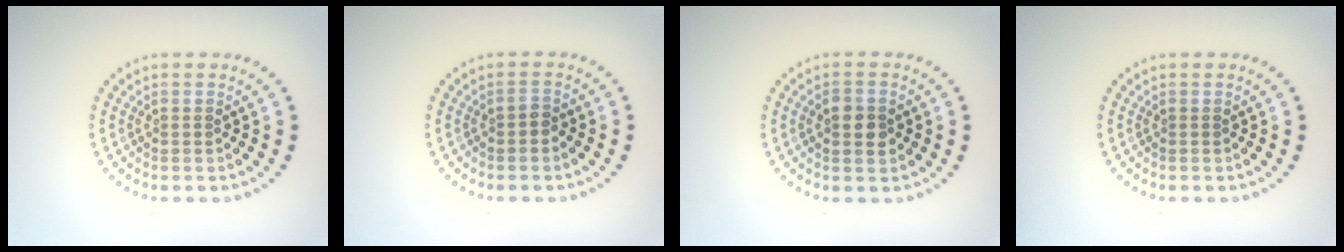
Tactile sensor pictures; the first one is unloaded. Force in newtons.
{"total": 0.8, "press": 0.7, "slide": 0.4}
{"total": 2.2, "press": 2.2, "slide": 0.1}
{"total": 0.0}